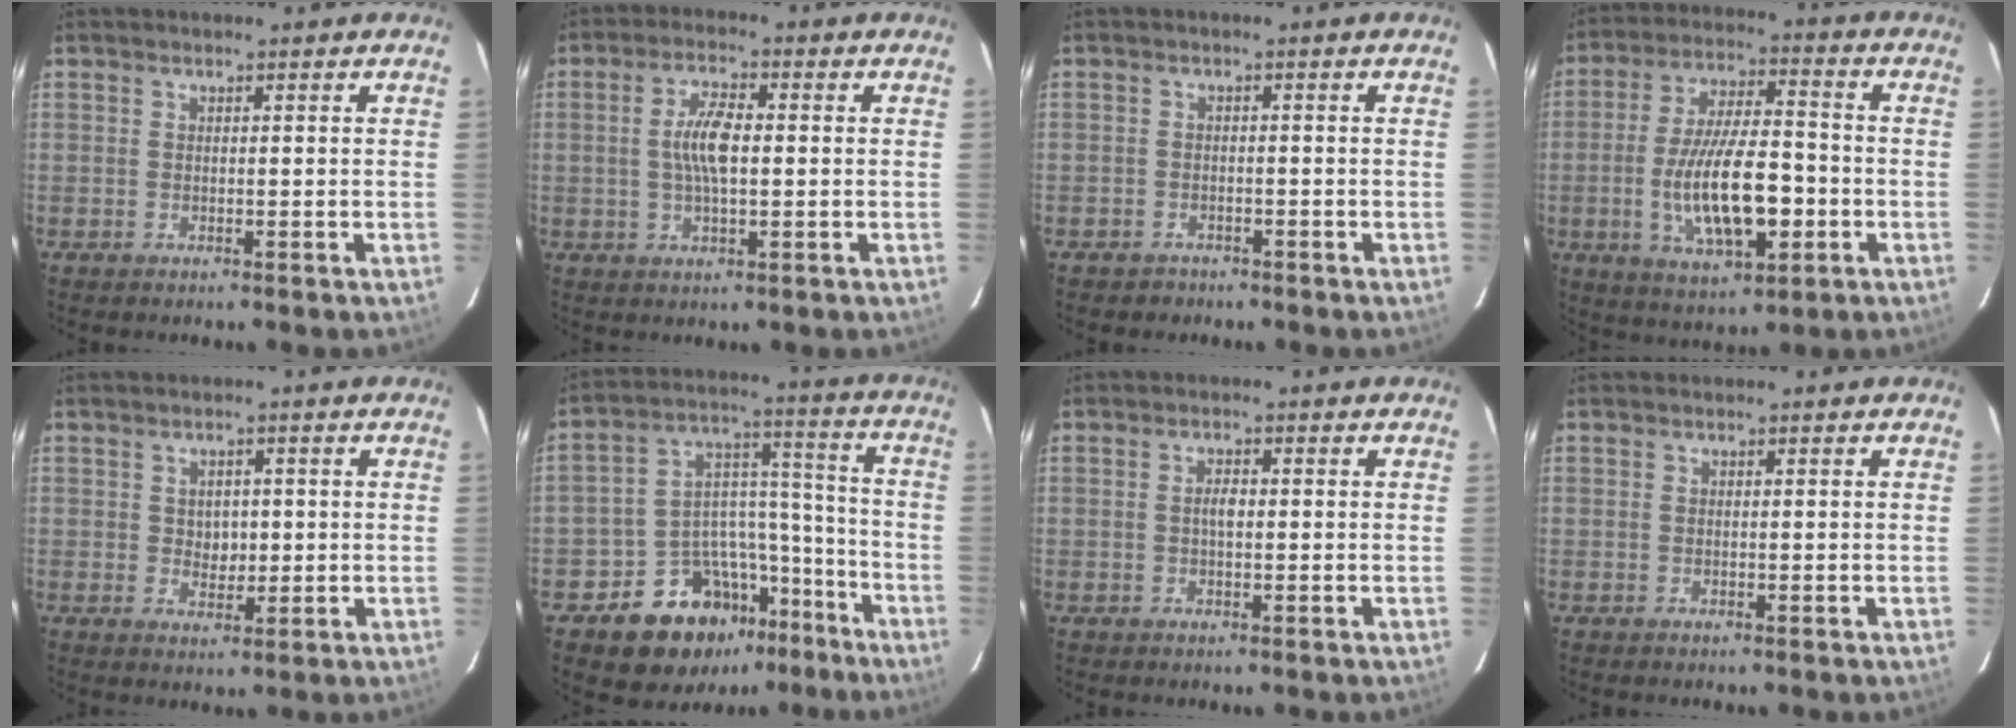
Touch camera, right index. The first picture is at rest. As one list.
[{"total": 6.4, "force": [0.2, 2.3, 5.9], "torque": [-0.114, 0.008, 0.004]}, {"total": 2.6, "force": [-1.8, 1.8, 0.0], "torque": [-0.009, 0.003, -0.026]}, {"total": 15.7, "force": [-3.8, 5.7, 14.2], "torque": [-0.273, -0.005, -0.054]}, {"total": 3.3, "force": [0.2, 2.8, 1.8], "torque": [-0.026, 0.004, 0.005]}, {"total": 15.4, "force": [-10.5, 9.9, 5.3], "torque": [-0.099, 0.060, -0.148]}, {"total": 1.9, "force": [-0.1, 0.9, 1.6], "torque": [-0.030, 0.005, -0.003]}, {"total": 0.0}]